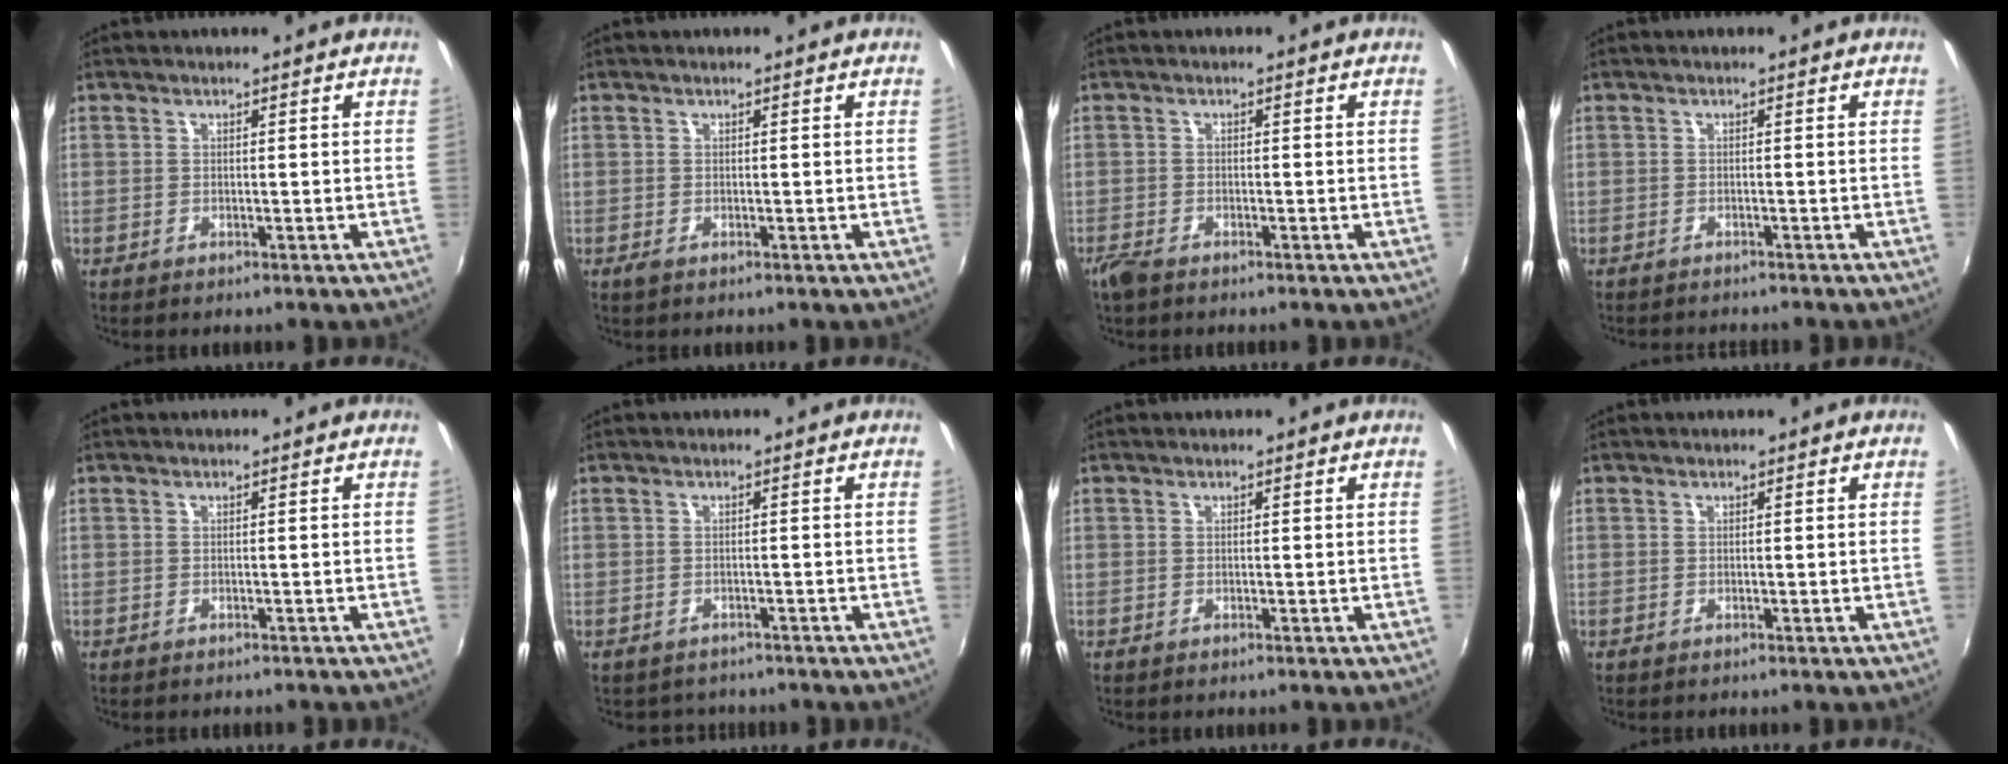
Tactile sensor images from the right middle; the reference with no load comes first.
{"total": 0.7, "force": [-0.4, 0.3, 0.5], "torque": [-0.010, -0.003, -0.007]}
{"total": 2.8, "force": [-2.2, 1.1, 1.2], "torque": [-0.034, -0.008, -0.047]}
{"total": 2.9, "force": [-2.8, 0.5, 0.7], "torque": [-0.022, -0.013, -0.043]}
{"total": 1.0, "force": [-0.9, 0.3, 0.3], "torque": [-0.008, -0.004, -0.012]}
{"total": 2.6, "force": [-2.2, 1.5, 0.2], "torque": [-0.011, -0.008, -0.030]}
{"total": 0.0}
{"total": 0.0}